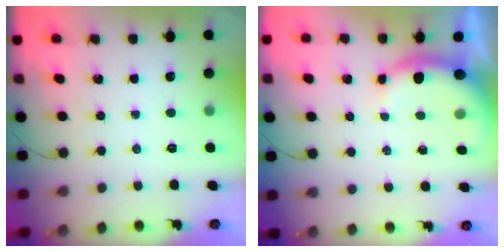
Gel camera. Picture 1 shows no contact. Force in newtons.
{"total": 4.2, "press": 4.1, "slide": 0.7}